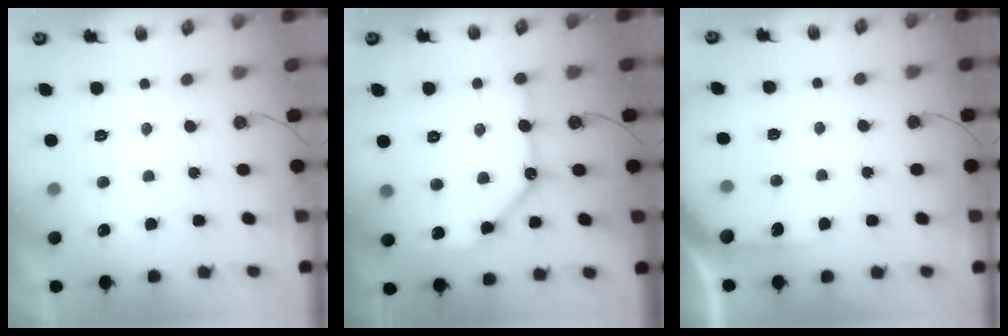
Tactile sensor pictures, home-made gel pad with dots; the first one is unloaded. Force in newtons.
{"total": 14.0, "press": 13.9, "slide": 1.0}
{"total": 4.5, "press": 4.4, "slide": 0.4}